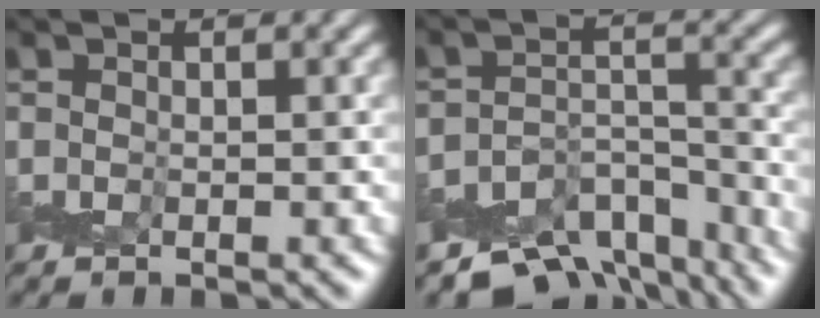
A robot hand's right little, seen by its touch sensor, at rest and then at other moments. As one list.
[{"total": 7.9, "force": [-6.9, 3.1, 2.3], "torque": [-0.028, -0.010, -0.104]}]